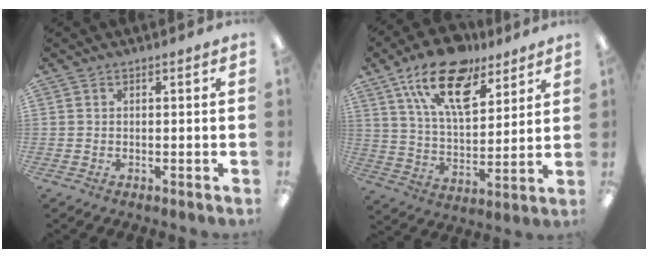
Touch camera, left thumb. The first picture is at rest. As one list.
[{"total": 18.6, "force": [12.2, 8.9, 10.9], "torque": [-0.183, -0.056, 0.215]}]